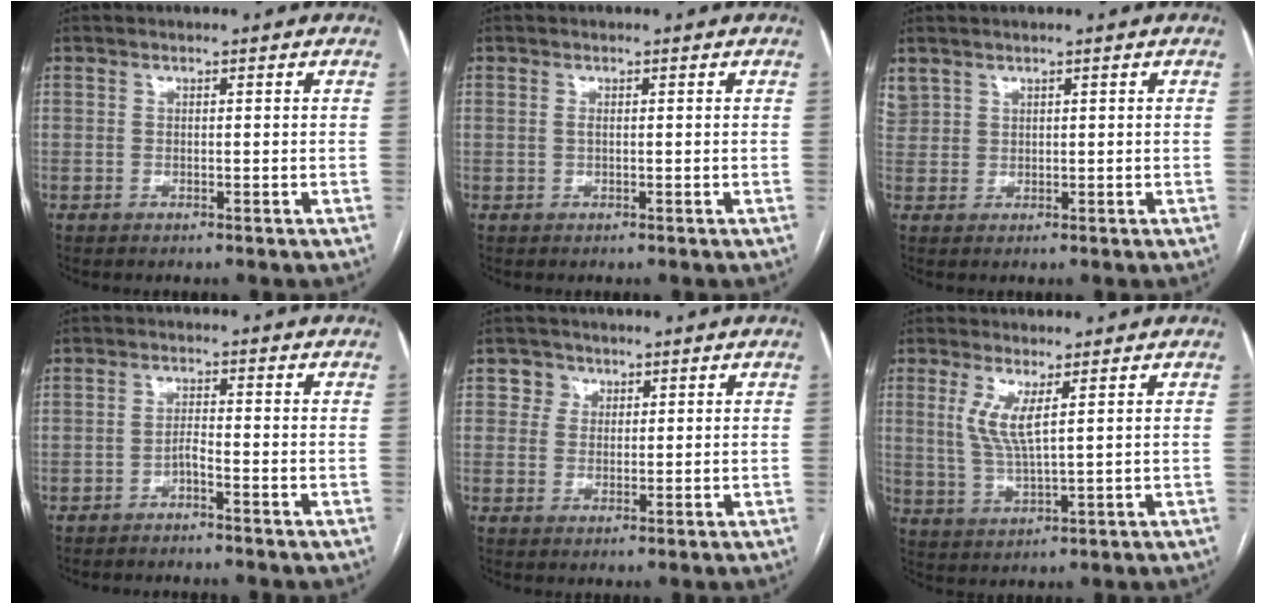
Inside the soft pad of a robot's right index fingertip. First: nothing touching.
{"total": 0.5, "force": [0.5, 0.2, 0.1], "torque": [-0.008, 0.000, 0.007]}
{"total": 2.2, "force": [1.6, 1.6, 0.2], "torque": [-0.002, 0.016, 0.037]}
{"total": 2.8, "force": [-2.2, -0.3, 1.6], "torque": [-0.022, 0.003, -0.039]}
{"total": 2.8, "force": [1.3, 2.5, -0.1], "torque": [0.014, 0.004, 0.016]}
{"total": 5.4, "force": [2.0, 0.6, 5.0], "torque": [-0.111, -0.006, 0.048]}